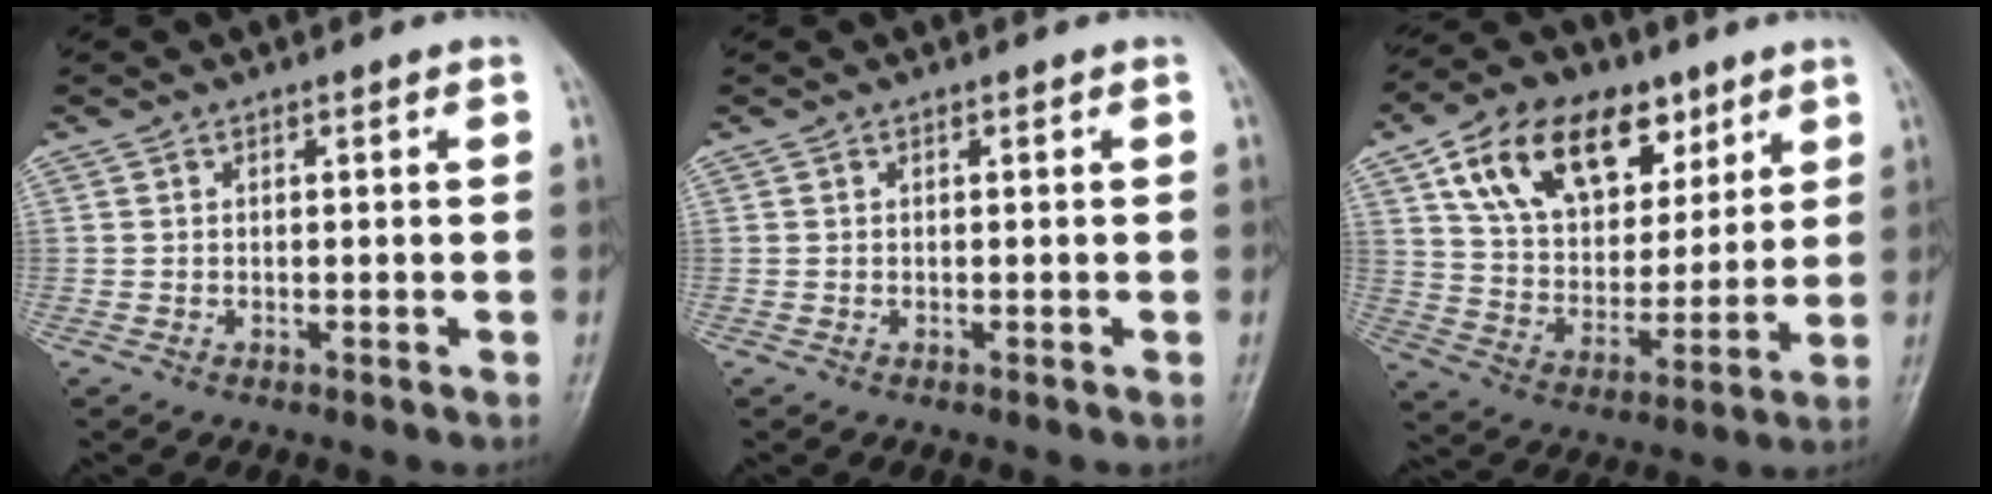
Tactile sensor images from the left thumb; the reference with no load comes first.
{"total": 0.0}
{"total": 20.3, "force": [10.1, 12.9, 12.0], "torque": [-0.160, -0.026, 0.175]}